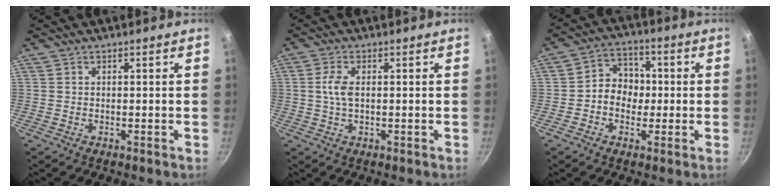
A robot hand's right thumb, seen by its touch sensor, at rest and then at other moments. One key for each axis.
{"total": 3.7, "fx": 0.3, "fy": 1.7, "fz": 3.2, "tx": -0.076, "ty": 0.005, "tz": 0.003}
{"total": 7.4, "fx": -0.5, "fy": 6.3, "fz": 3.9, "tx": -0.021, "ty": 0.017, "tz": -0.020}